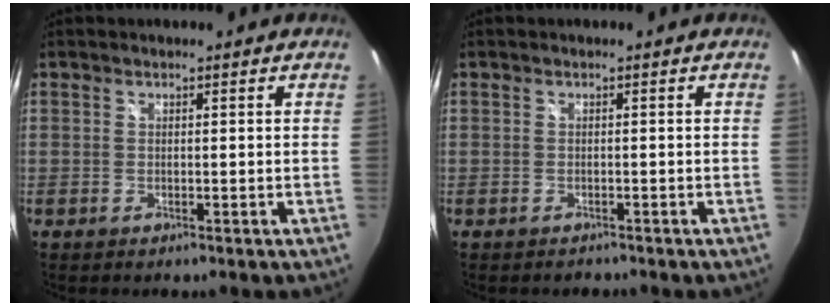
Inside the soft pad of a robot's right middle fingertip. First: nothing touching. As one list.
[{"total": 1.1, "force": [-1.0, 0.5, 0.0], "torque": [-0.004, -0.001, -0.015]}]